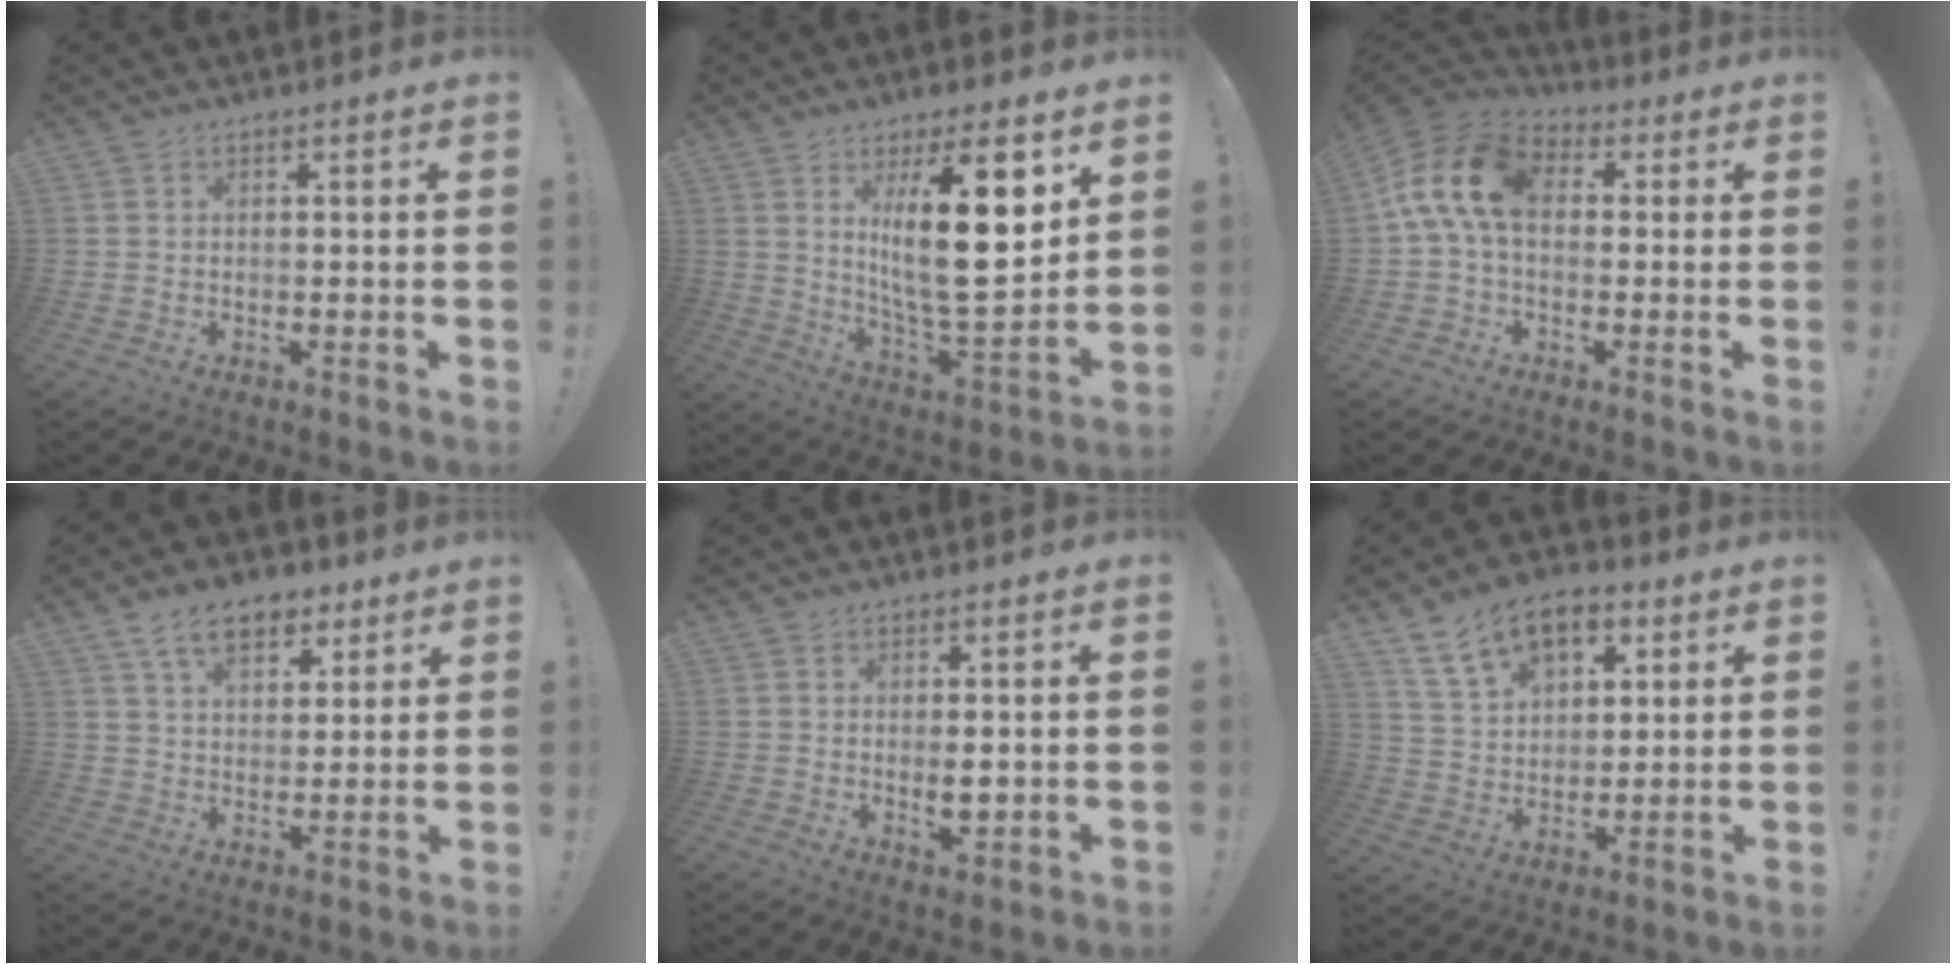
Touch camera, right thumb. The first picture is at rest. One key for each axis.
{"total": 19.8, "fx": 7.2, "fy": 5.5, "fz": 17.6, "tx": -0.298, "ty": -0.047, "tz": 0.103}
{"total": 14.5, "fx": 1.9, "fy": 9.0, "fz": 11.2, "tx": -0.217, "ty": 0.021, "tz": 0.040}
{"total": 11.8, "fx": 6.6, "fy": 7.2, "fz": 6.6, "tx": -0.096, "ty": -0.020, "tz": 0.122}
{"total": 3.8, "fx": -0.1, "fy": 1.7, "fz": 3.5, "tx": -0.049, "ty": 0.000, "tz": -0.002}
{"total": 14.9, "fx": 7.7, "fy": 9.7, "fz": 8.1, "tx": -0.120, "ty": -0.037, "tz": 0.146}